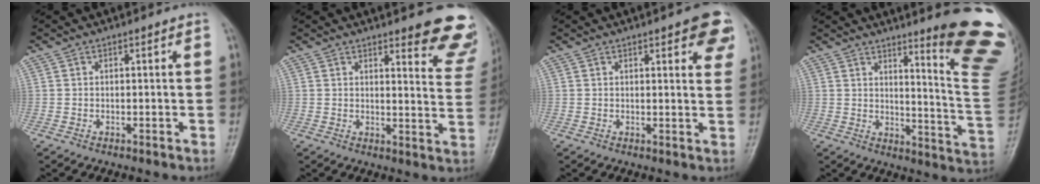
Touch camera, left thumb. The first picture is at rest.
{"total": 11.5, "force": [9.2, 3.0, 6.3], "torque": [-0.032, -0.061, 0.088]}
{"total": 7.9, "force": [4.3, 2.6, 6.2], "torque": [-0.048, -0.013, 0.046]}
{"total": 19.2, "force": [12.9, 1.9, 14.1], "torque": [-0.151, -0.118, 0.160]}